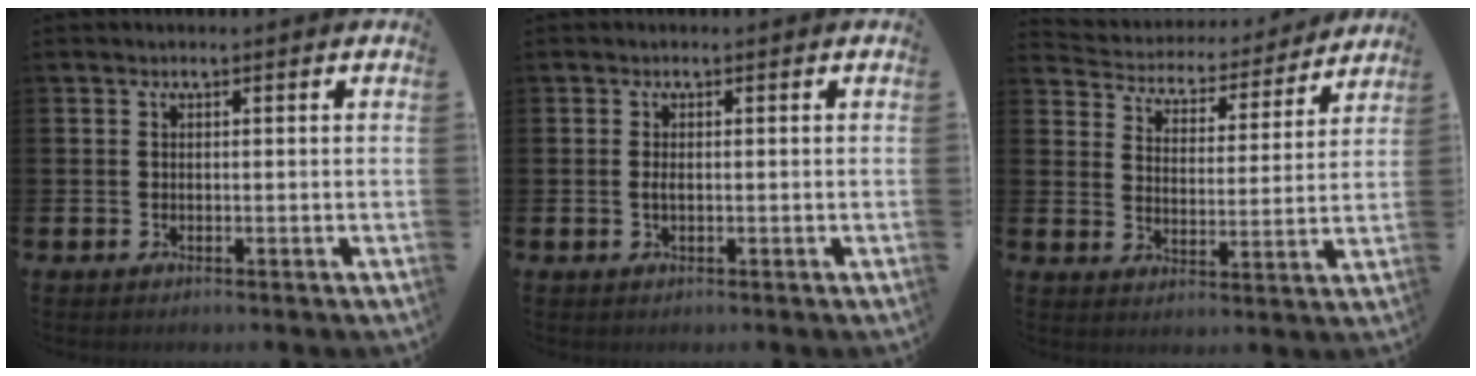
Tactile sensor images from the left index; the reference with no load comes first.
{"total": 1.0, "force": [-0.1, 0.4, 0.9], "torque": [-0.016, 0.002, -0.003]}
{"total": 4.5, "force": [4.3, 1.4, 0.2], "torque": [-0.029, -0.043, 0.066]}